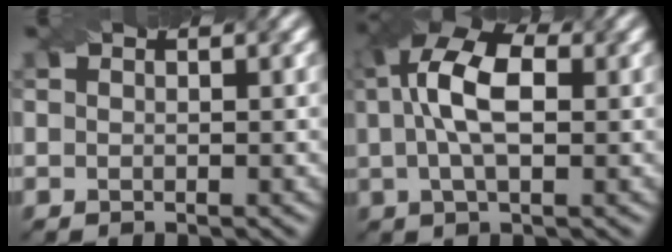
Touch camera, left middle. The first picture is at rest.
{"total": 7.3, "force": [1.4, 3.5, 6.2], "torque": [-0.126, 0.021, 0.015]}